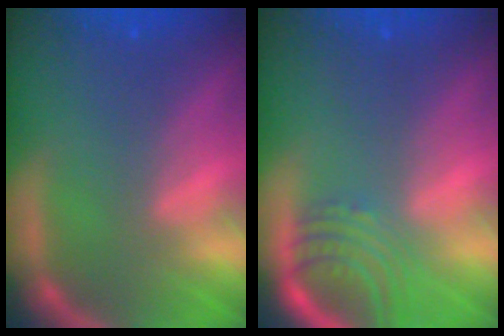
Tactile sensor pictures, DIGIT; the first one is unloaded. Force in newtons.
{"total": 5.0}